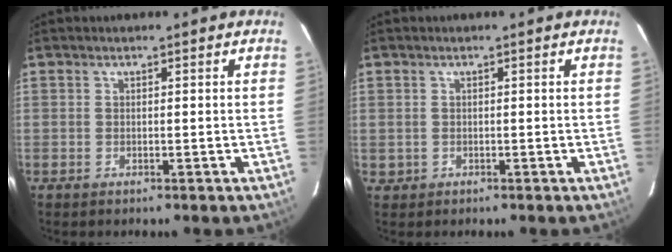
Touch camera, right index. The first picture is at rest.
{"total": 1.4, "force": [-0.1, 1.4, 0.1], "torque": [-0.001, 0.003, 0.002]}